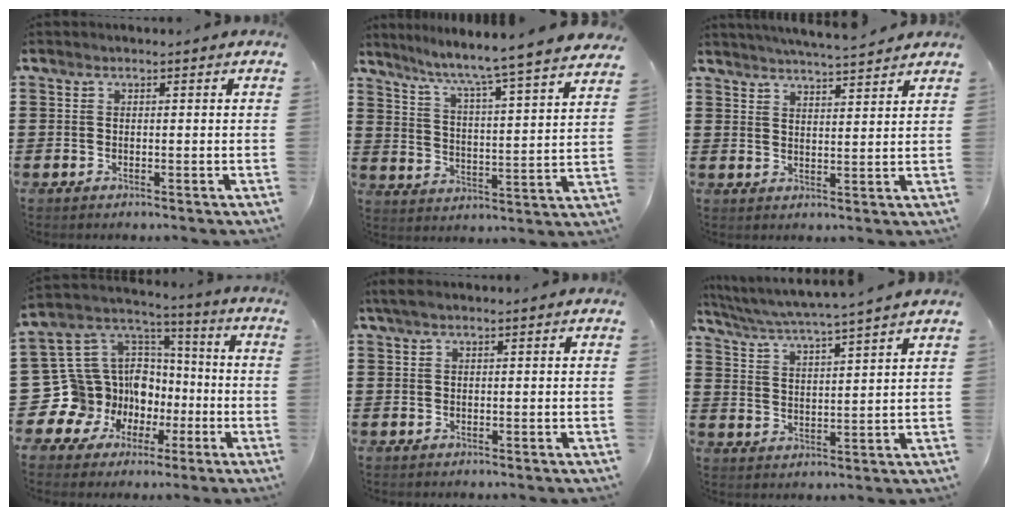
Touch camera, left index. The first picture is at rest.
{"total": 5.7, "force": [4.9, -1.4, 2.5], "torque": [-0.070, -0.053, 0.071]}
{"total": 4.2, "force": [4.1, -0.3, 0.9], "torque": [-0.031, -0.018, 0.073]}
{"total": 15.4, "force": [-5.5, 13.9, 3.7], "torque": [-0.134, -0.017, -0.064]}
{"total": 0.9, "force": [0.4, 0.2, 0.8], "torque": [-0.016, 0.002, 0.007]}
{"total": 4.3, "force": [3.9, -0.8, 1.6], "torque": [-0.051, -0.029, 0.062]}